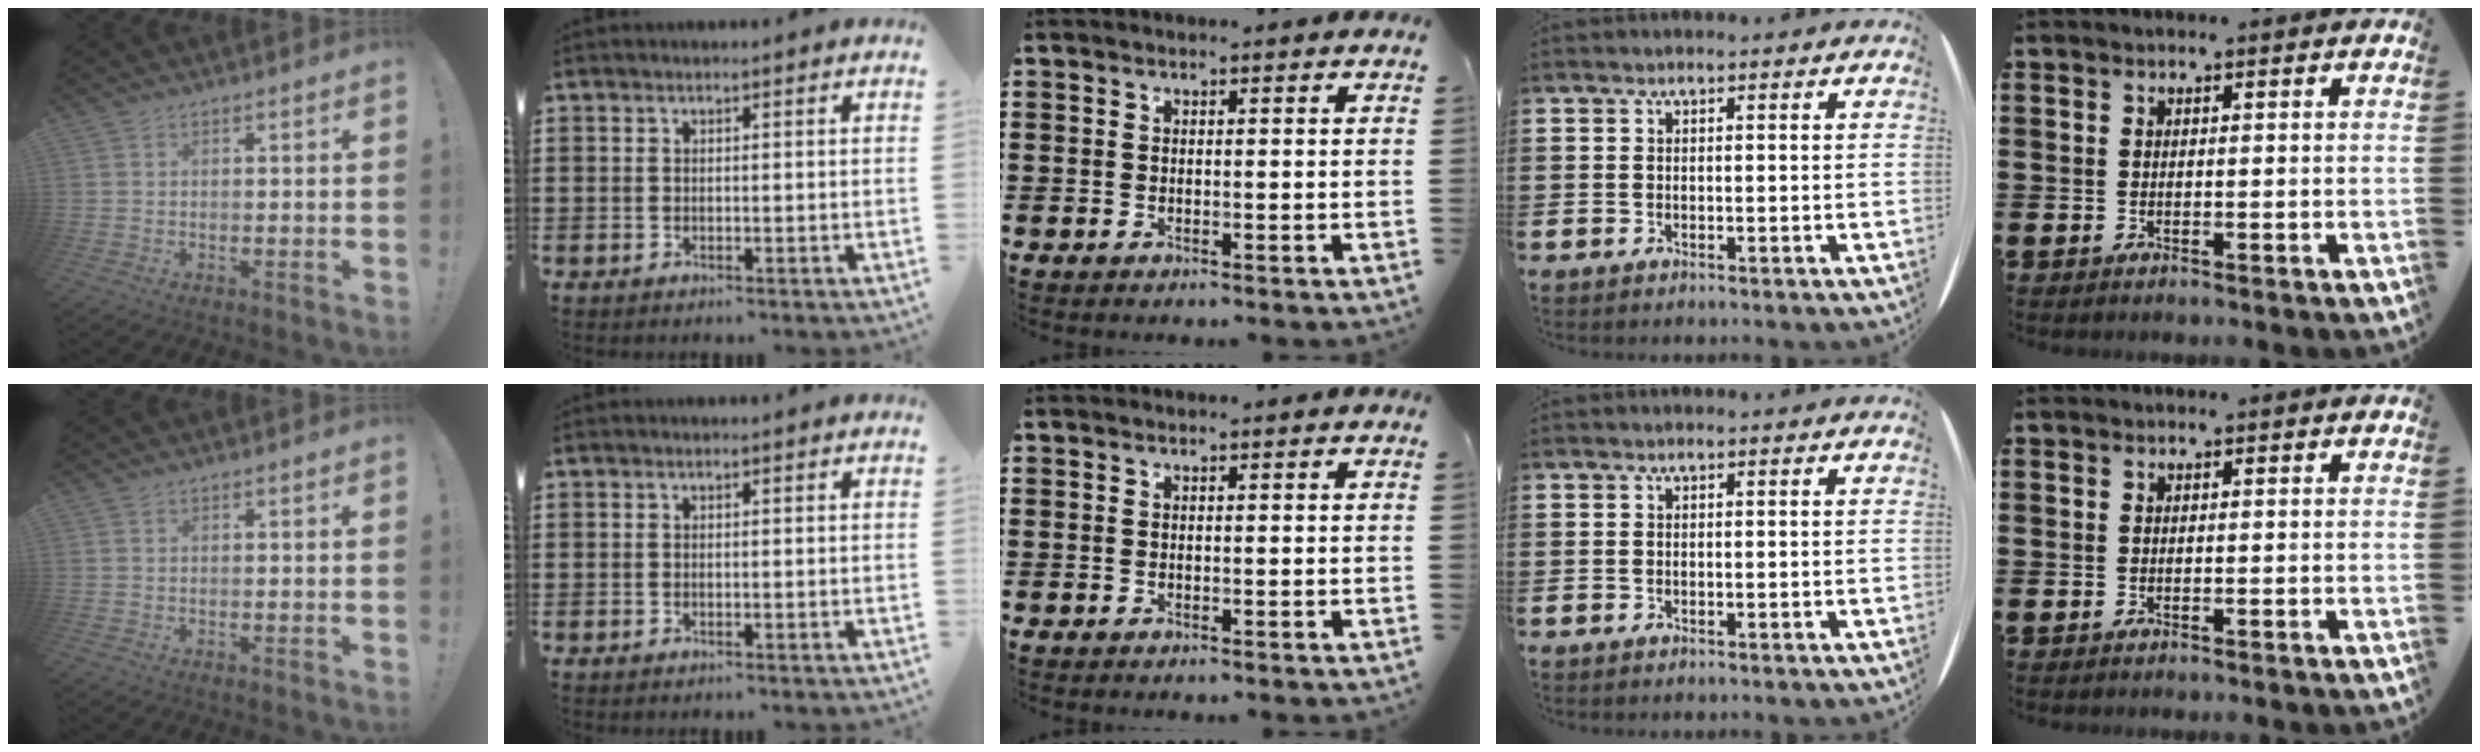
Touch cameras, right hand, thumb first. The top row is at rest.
{}